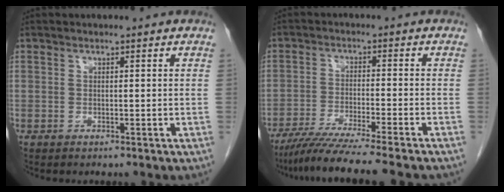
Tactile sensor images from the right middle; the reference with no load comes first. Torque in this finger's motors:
{"motor_torque": [1.14, -1.00, 0.20, 0.10]}